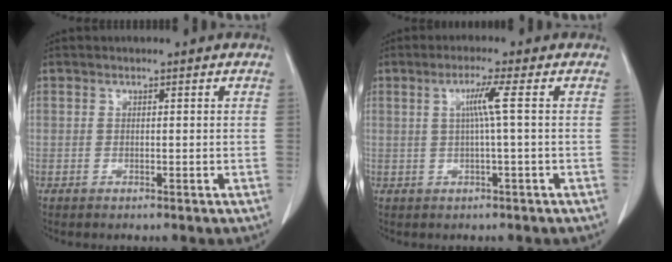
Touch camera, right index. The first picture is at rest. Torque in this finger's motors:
{"motor_torque": [0.39, -0.06, 0.18, 0.05]}